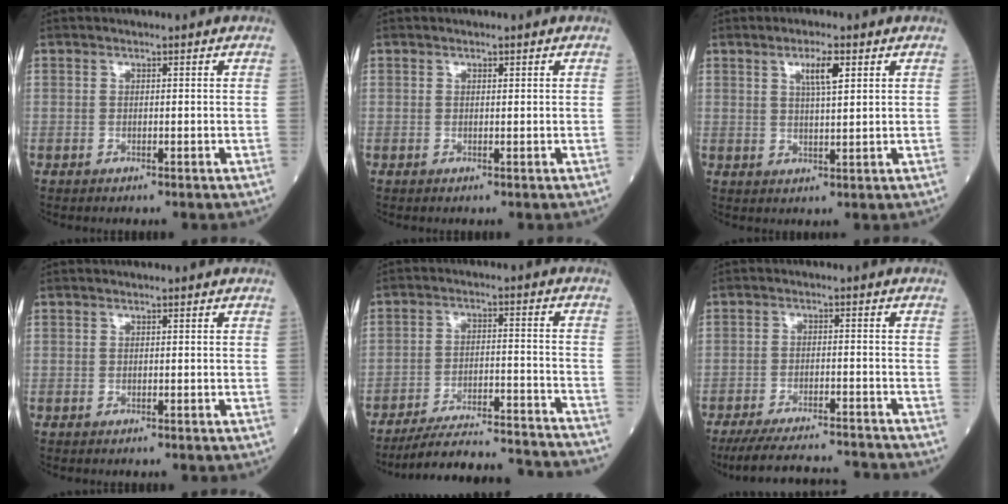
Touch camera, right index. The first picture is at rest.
{"total": 0.0}
{"total": 4.1, "force": [2.0, 0.5, 3.6], "torque": [-0.064, 0.001, 0.034]}
{"total": 0.0}
{"total": 22.0, "force": [-20.9, 1.1, 7.0], "torque": [-0.082, -0.013, -0.285]}
{"total": 14.3, "force": [-13.5, 1.1, 4.6], "torque": [-0.082, -0.004, -0.195]}